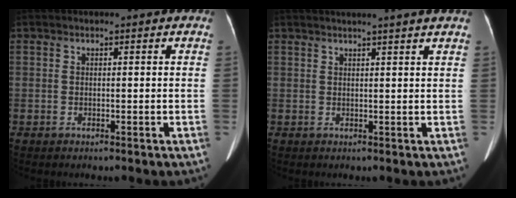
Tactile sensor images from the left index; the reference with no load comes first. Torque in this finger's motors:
{"motor_torque": [0.80, -1.26, 0.09, 0.10]}